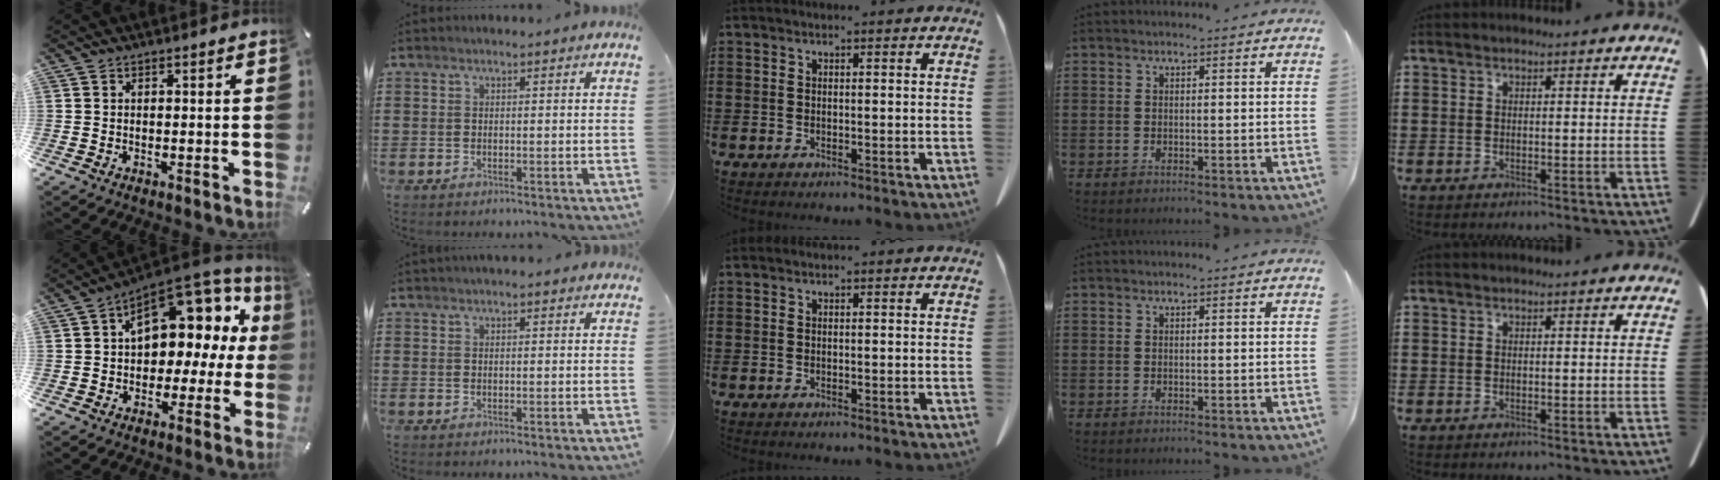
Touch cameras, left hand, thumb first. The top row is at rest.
{"thumb": {"total": 14.0, "force": [6.0, 9.0, 8.9], "torque": [-0.110, -0.047, 0.105]}, "index": {"total": 1.4, "force": [1.3, 0.3, 0.5], "torque": [-0.012, 0.003, 0.024]}}